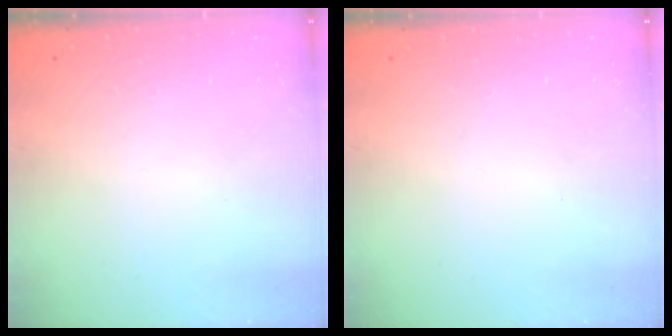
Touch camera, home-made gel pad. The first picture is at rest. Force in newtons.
{"total": 0.0}